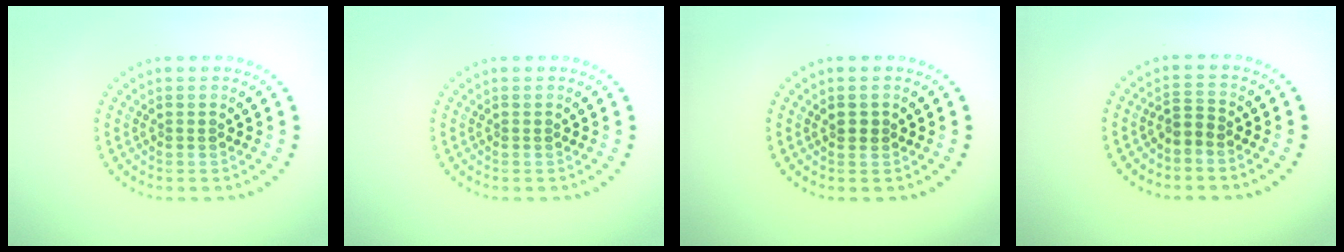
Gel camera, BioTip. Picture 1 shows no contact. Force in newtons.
{"total": 0.0}
{"total": 1.0, "press": 1.0, "slide": 0.3}
{"total": 1.6, "press": 1.2, "slide": 1.0}